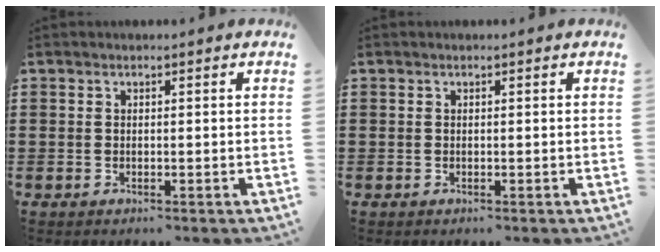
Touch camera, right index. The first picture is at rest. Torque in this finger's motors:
{"motor_torque": [0.03, 0.03, 0.00, 0.00]}